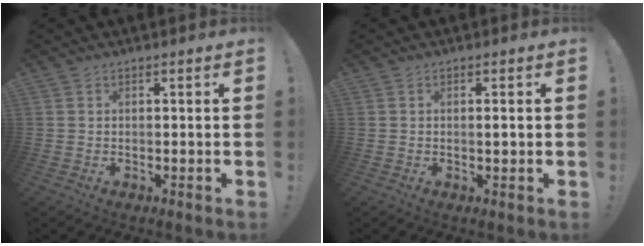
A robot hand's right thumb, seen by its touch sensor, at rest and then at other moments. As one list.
[{"total": 1.1, "force": [0.0, 0.1, 1.0], "torque": [-0.007, -0.005, -0.004]}]